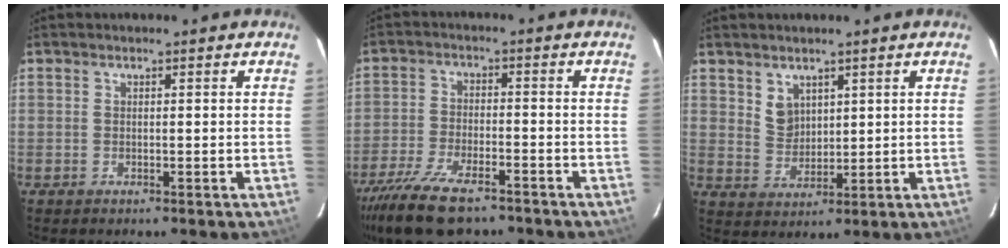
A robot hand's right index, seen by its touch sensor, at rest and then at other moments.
{"total": 13.8, "force": [-10.5, 4.9, 7.5], "torque": [-0.176, -0.032, -0.189]}
{"total": 4.3, "force": [2.6, 3.0, 1.6], "torque": [-0.022, 0.002, 0.057]}